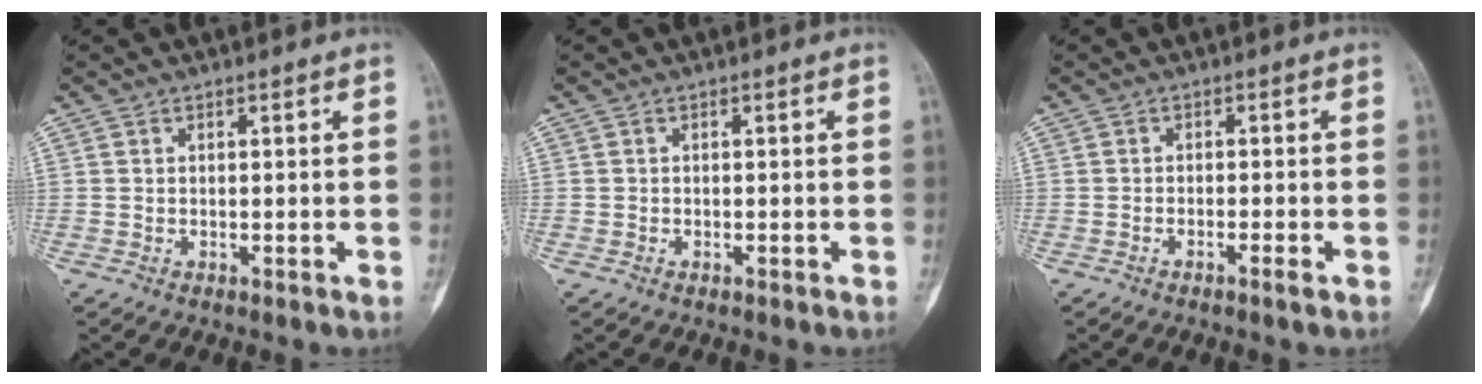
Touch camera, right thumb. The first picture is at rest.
{"total": 0.0}
{"total": 1.6, "force": [-1.1, 0.0, 1.2], "torque": [-0.028, 0.005, -0.022]}